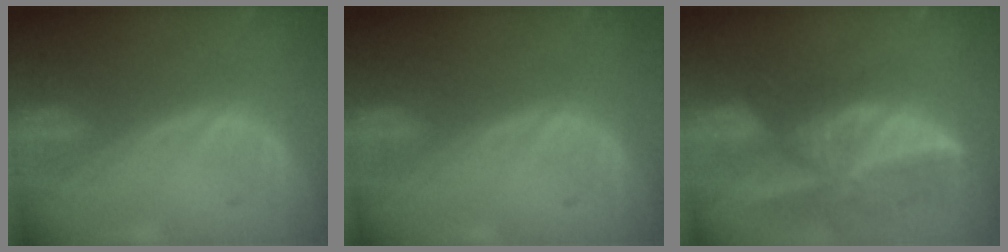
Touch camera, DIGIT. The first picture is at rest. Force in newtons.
{"total": 0.0}
{"total": 9.7, "press": 8.5, "slide": 4.7}